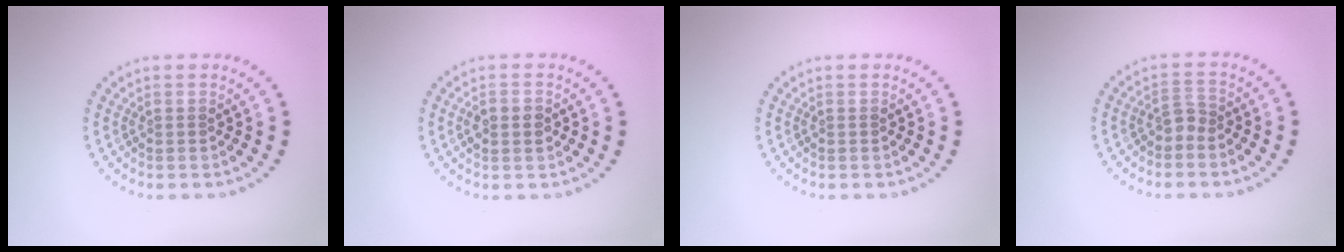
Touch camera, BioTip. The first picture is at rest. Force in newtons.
{"total": 1.6, "press": 1.6, "slide": 0.1}
{"total": 0.0}
{"total": 1.4, "press": 1.1, "slide": 0.9}